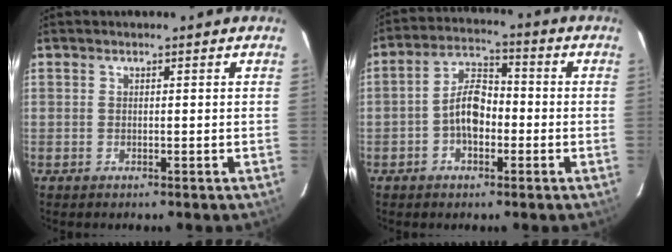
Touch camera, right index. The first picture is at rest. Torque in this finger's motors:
{"motor_torque": [1.27, 0.41, 0.49, 0.06]}